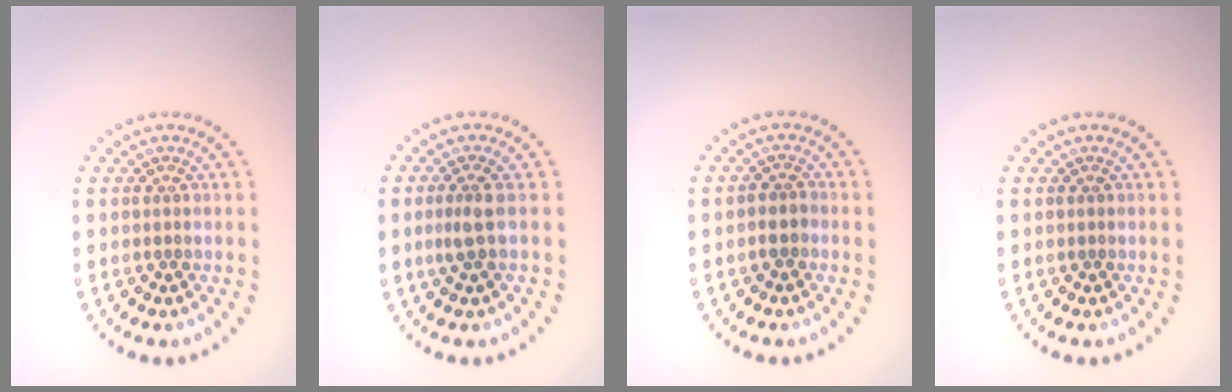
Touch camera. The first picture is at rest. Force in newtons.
{"total": 1.7, "press": 1.3, "slide": 1.2}
{"total": 1.5, "press": 1.3, "slide": 0.6}
{"total": 0.0}